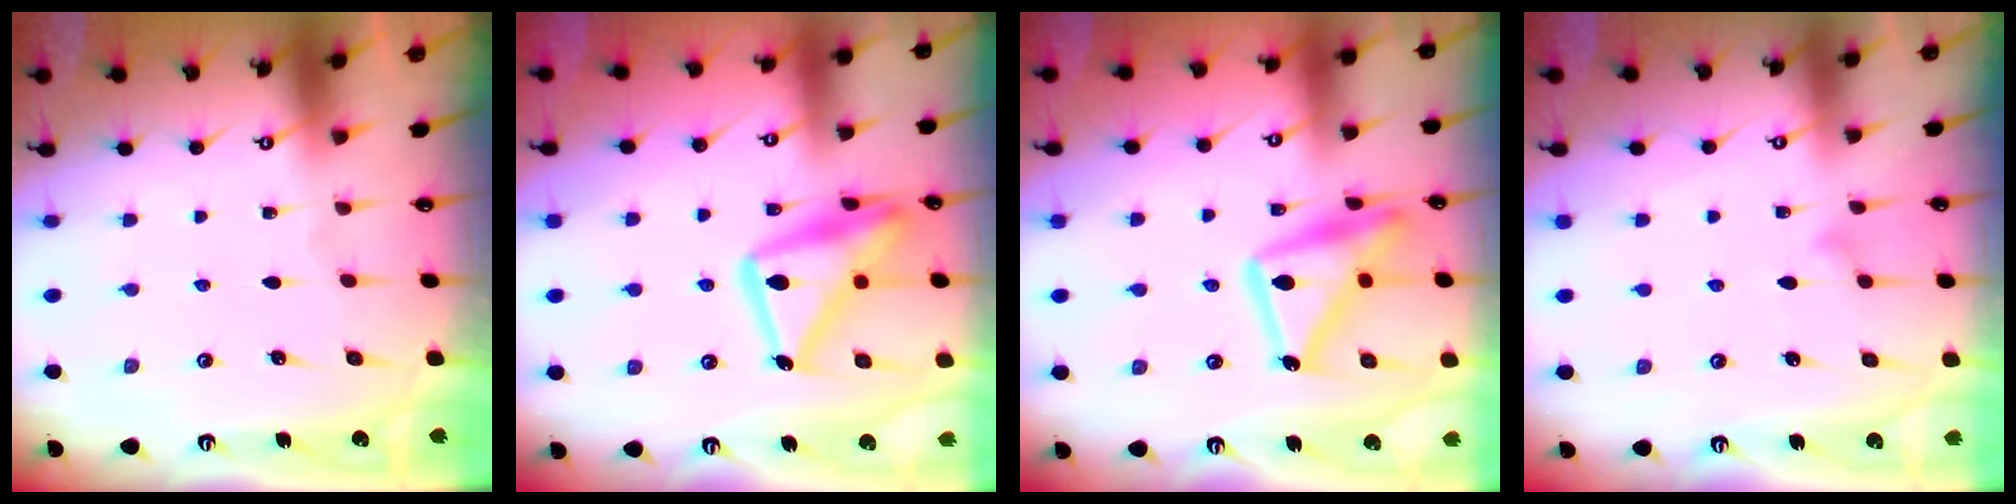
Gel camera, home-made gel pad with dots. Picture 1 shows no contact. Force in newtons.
{"total": 19.3, "press": 19.2, "slide": 1.6}
{"total": 17.7, "press": 17.6, "slide": 1.1}
{"total": 8.4, "press": 8.4, "slide": 0.5}